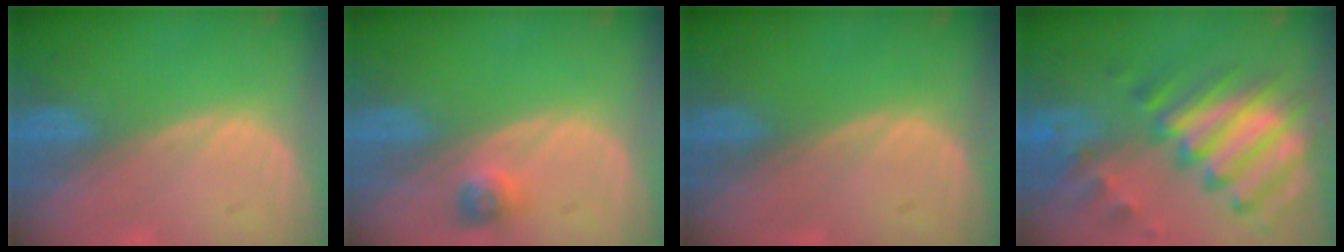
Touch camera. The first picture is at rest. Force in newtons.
{"total": 2.3, "press": 2.2, "slide": 0.3}
{"total": 0.0}
{"total": 11.8, "press": 10.2, "slide": 5.9}